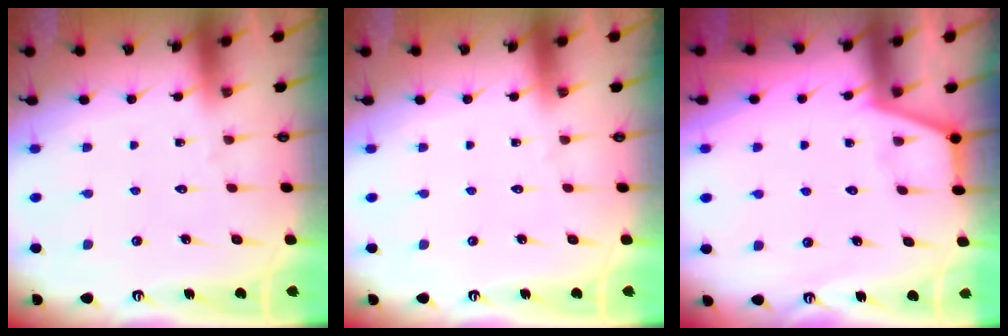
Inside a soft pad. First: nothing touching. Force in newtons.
{"total": 0.0}
{"total": 2.1, "press": 2.1, "slide": 0.4}